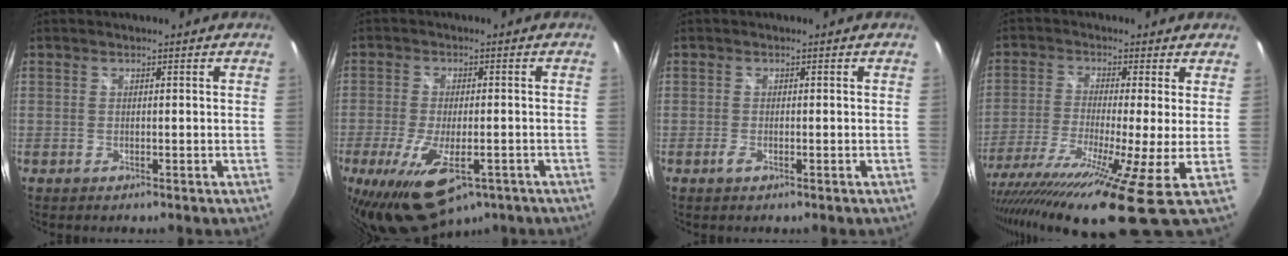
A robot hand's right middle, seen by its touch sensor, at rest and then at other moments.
{"total": 13.9, "force": [-7.2, 5.9, 10.3], "torque": [-0.211, -0.044, -0.112]}
{"total": 1.1, "force": [-0.7, 0.4, 0.8], "torque": [-0.018, -0.003, -0.014]}
{"total": 19.0, "force": [-10.4, 0.9, 15.8], "torque": [-0.298, -0.087, -0.180]}